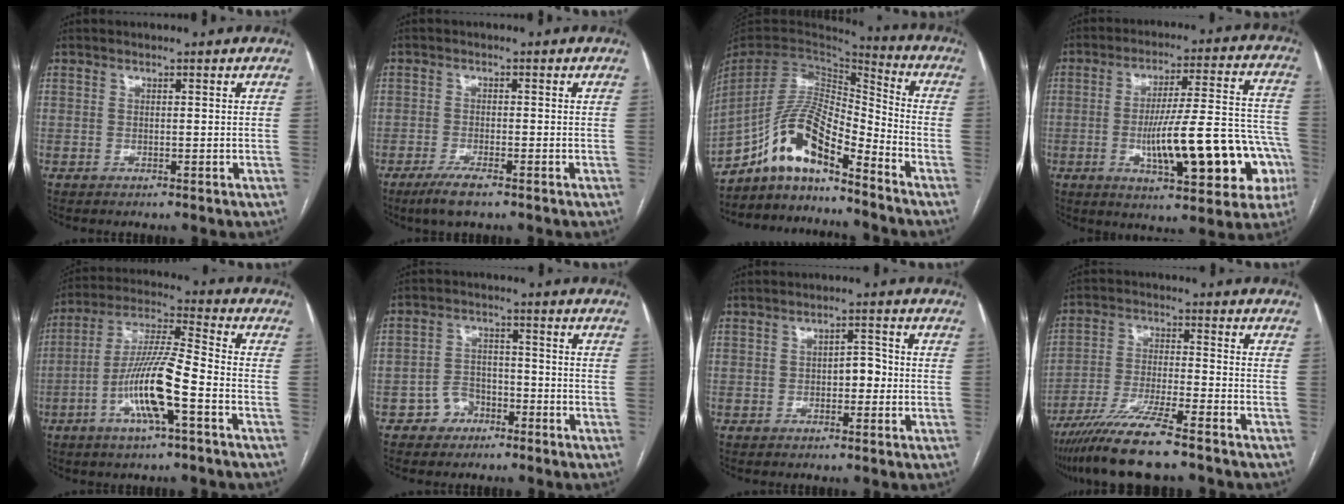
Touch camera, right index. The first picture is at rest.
{"total": 4.0, "force": [-2.8, 0.7, 2.8], "torque": [-0.060, -0.007, -0.050]}
{"total": 13.3, "force": [-9.8, 2.7, 8.5], "torque": [-0.164, 0.023, -0.176]}
{"total": 20.0, "force": [-5.7, 4.4, 18.7], "torque": [-0.216, 0.034, -0.066]}
{"total": 12.9, "force": [-4.6, 1.1, 12.0], "torque": [-0.237, 0.003, -0.088]}
{"total": 4.6, "force": [-2.7, 3.6, 1.0], "torque": [-0.013, 0.018, -0.044]}
{"total": 3.1, "force": [-0.5, 1.7, 2.6], "torque": [-0.037, 0.015, -0.007]}
{"total": 11.6, "force": [-9.1, 0.2, 7.3], "torque": [-0.132, -0.033, -0.161]}